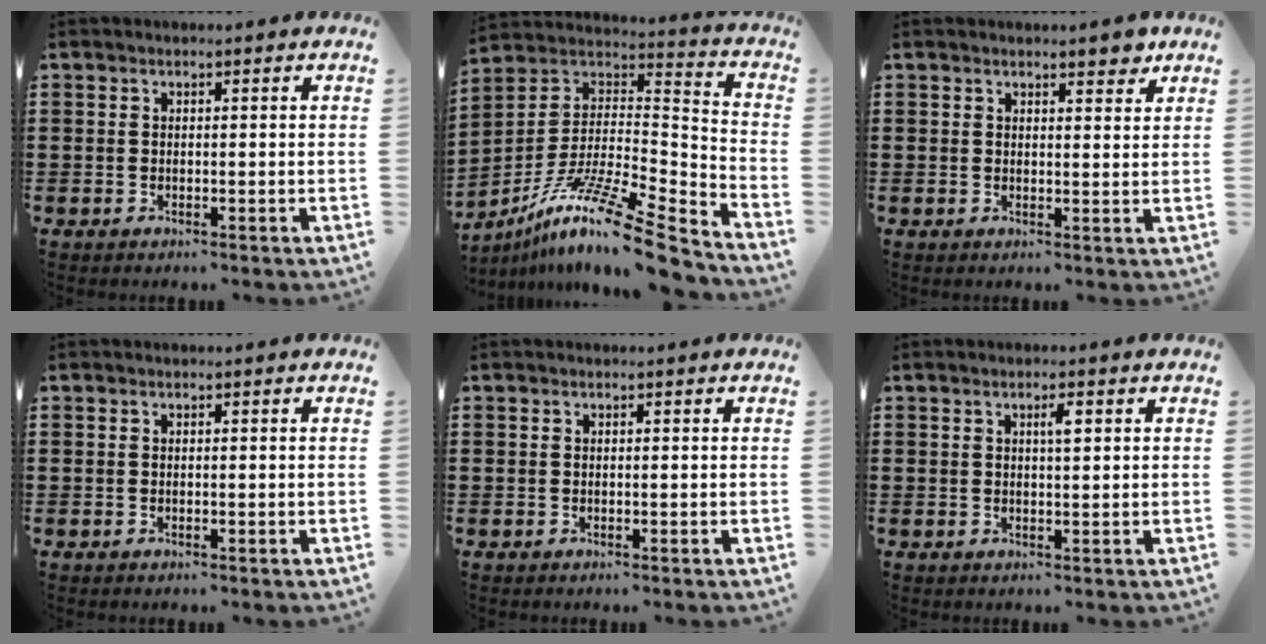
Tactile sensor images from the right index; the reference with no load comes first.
{"total": 14.5, "force": [-10.4, 1.5, 10.0], "torque": [-0.174, 0.021, -0.189]}
{"total": 2.9, "force": [2.4, 1.0, 1.4], "torque": [-0.015, 0.001, 0.040]}
{"total": 0.0}
{"total": 0.0}
{"total": 2.0, "force": [0.8, 0.5, 1.8], "torque": [-0.036, 0.006, 0.010]}